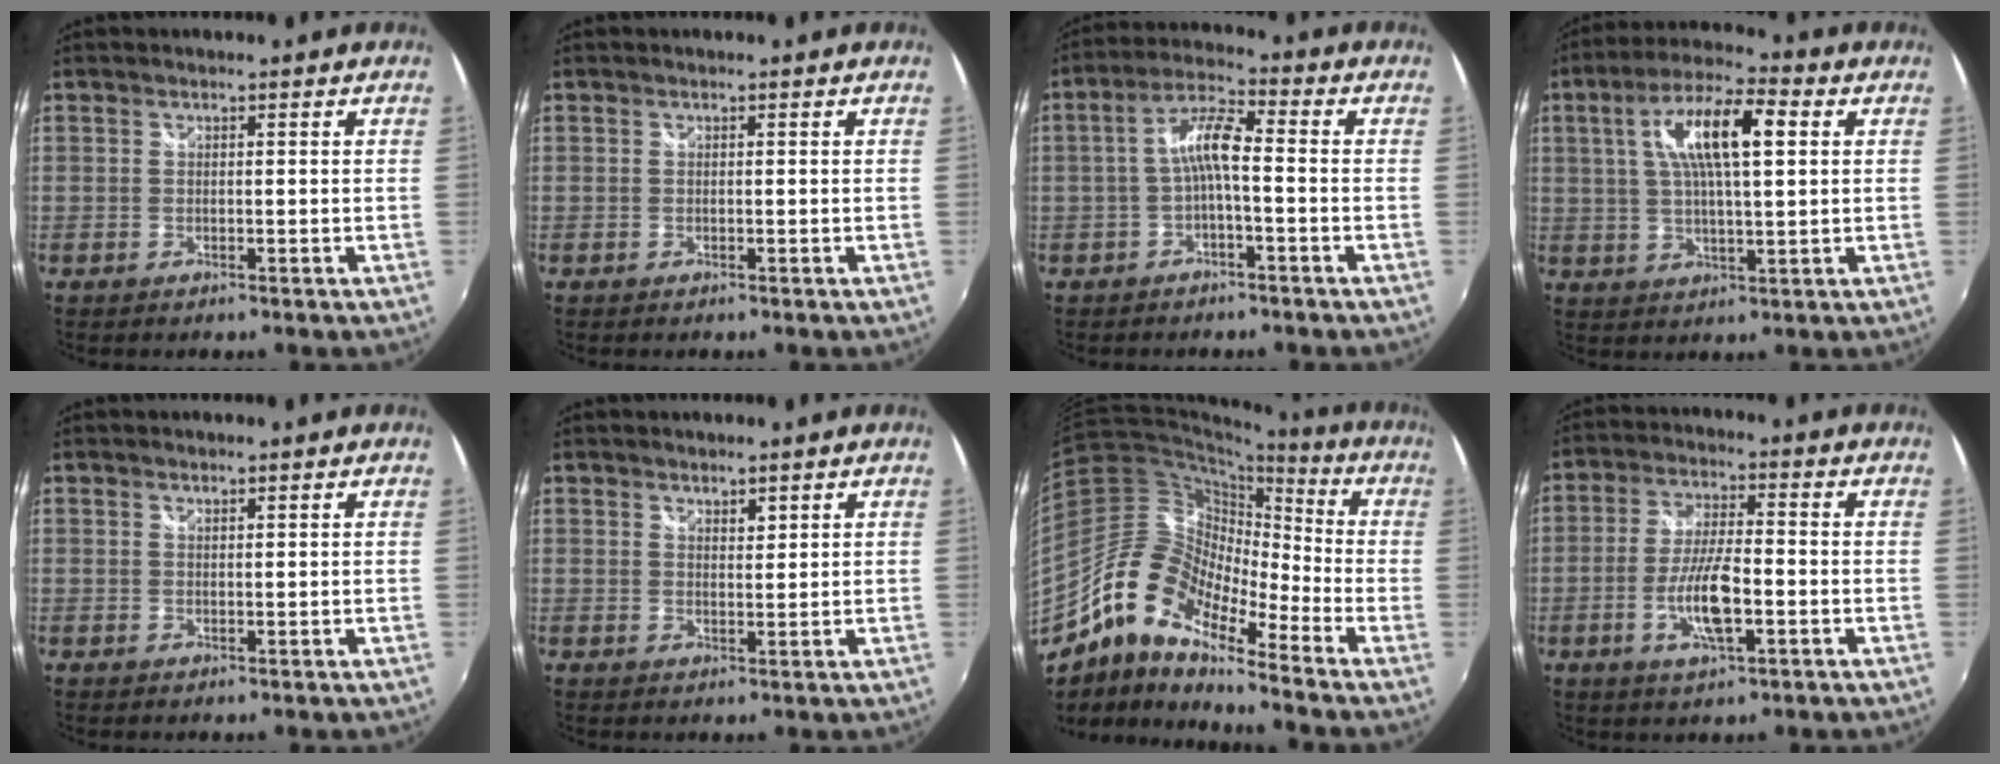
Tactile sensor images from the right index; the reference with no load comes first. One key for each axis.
{"total": 0.0}
{"total": 6.1, "fx": -1.4, "fy": 1.1, "fz": 5.8, "tx": -0.127, "ty": 0.017, "tz": -0.028}
{"total": 12.6, "fx": 3.5, "fy": 3.6, "fz": 11.6, "tx": -0.212, "ty": 0.020, "tz": 0.059}
{"total": 0.5, "fx": 0.5, "fy": 0.0, "fz": 0.0, "tx": 0.002, "ty": 0.000, "tz": 0.011}
{"total": 1.8, "fx": 1.5, "fy": 0.7, "fz": 0.5, "tx": -0.005, "ty": 0.000, "tz": 0.027}
{"total": 14.5, "fx": -9.8, "fy": 5.2, "fz": 9.3, "tx": -0.152, "ty": 0.012, "tz": -0.207}
{"total": 9.3, "fx": -2.9, "fy": 2.6, "fz": 8.4, "tx": -0.168, "ty": -0.004, "tz": -0.056}